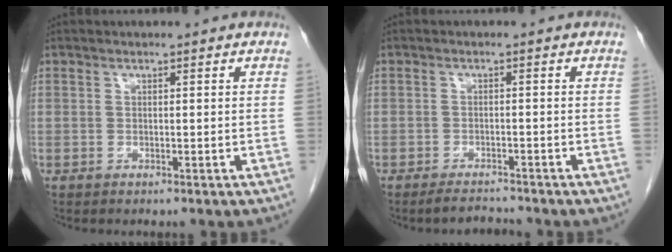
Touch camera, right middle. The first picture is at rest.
{"total": 2.3, "force": [-2.3, 0.3, 0.4], "torque": [-0.010, -0.009, -0.036]}